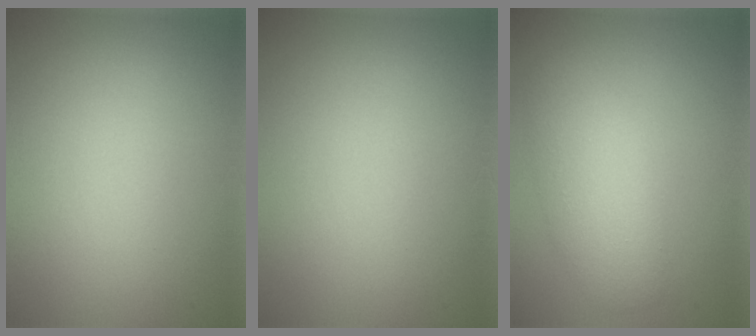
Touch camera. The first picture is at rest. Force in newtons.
{"total": 0.0}
{"total": 3.6, "press": 3.6, "slide": 0.4}